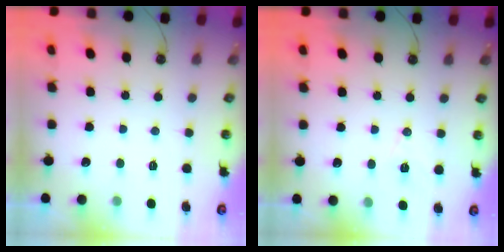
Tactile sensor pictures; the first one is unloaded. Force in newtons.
{"total": 7.1, "press": 5.5, "slide": 4.5}